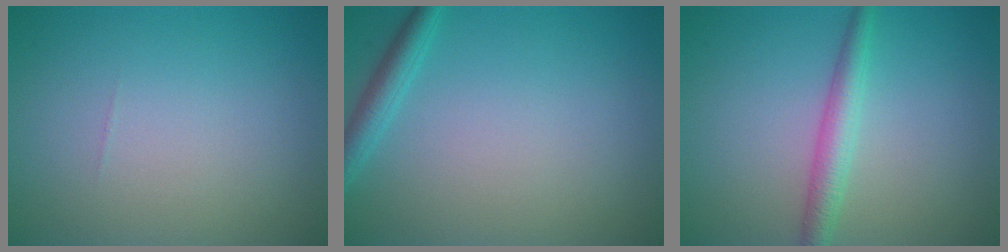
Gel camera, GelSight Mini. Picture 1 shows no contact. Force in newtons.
{"total": 2.1, "press": 2.0, "slide": 0.2}
{"total": 2.7, "press": 2.7, "slide": 0.0}